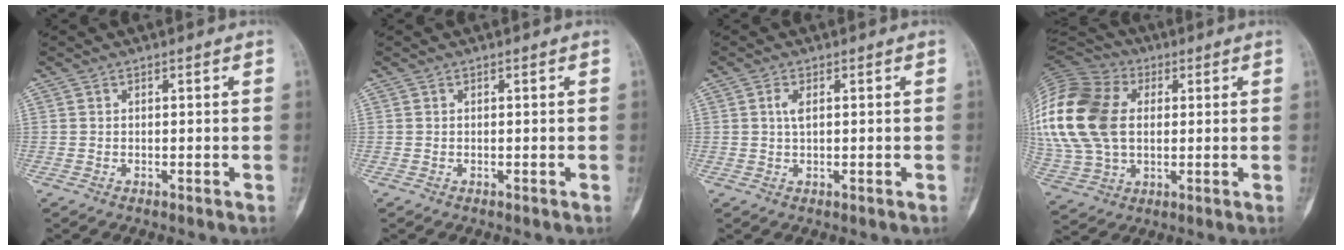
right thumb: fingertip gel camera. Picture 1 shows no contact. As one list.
[{"total": 0.0}, {"total": 2.2, "force": [0.3, 0.9, 2.0], "torque": [-0.040, 0.000, 0.006]}, {"total": 26.1, "force": [4.1, 18.1, 18.3], "torque": [-0.429, 0.028, 0.081]}]